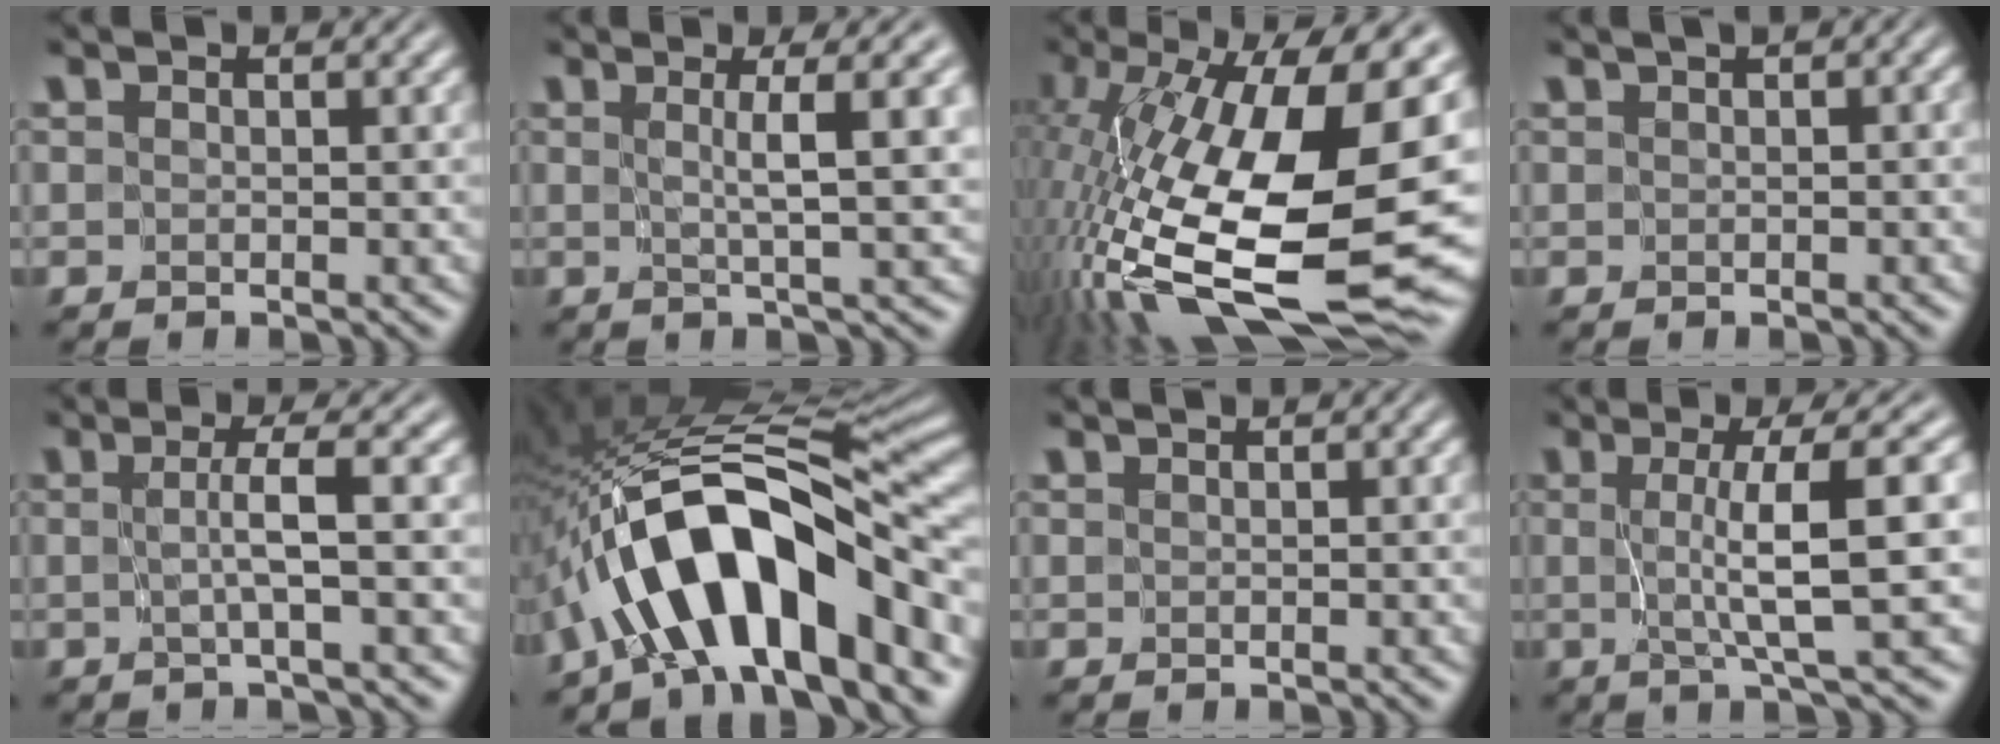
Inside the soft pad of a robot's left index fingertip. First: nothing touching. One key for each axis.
{"total": 4.8, "fx": 1.0, "fy": 0.6, "fz": 4.6, "tx": -0.062, "ty": 0.005, "tz": 0.014}
{"total": 19.2, "fx": -2.0, "fy": 7.6, "fz": 17.5, "tx": -0.324, "ty": -0.030, "tz": -0.027}
{"total": 2.6, "fx": 1.1, "fy": 1.2, "fz": 2.0, "tx": -0.010, "ty": 0.010, "tz": 0.003}
{"total": 2.6, "fx": -0.3, "fy": 0.0, "fz": 2.6, "tx": -0.046, "ty": -0.004, "tz": -0.010}
{"total": 14.4, "fx": -6.3, "fy": 5.3, "fz": 11.9, "tx": -0.179, "ty": 0.023, "tz": -0.109}
{"total": 1.1, "fx": 0.6, "fy": 0.5, "fz": 0.9, "tx": 0.000, "ty": 0.003, "tz": 0.004}
{"total": 6.9, "fx": 0.2, "fy": 1.0, "fz": 6.9, "tx": -0.099, "ty": 0.008, "tz": 0.002}